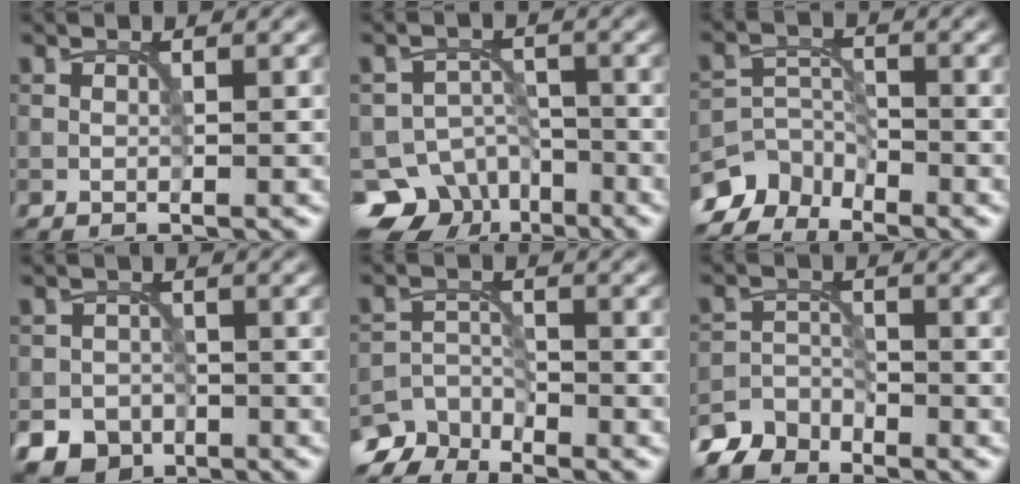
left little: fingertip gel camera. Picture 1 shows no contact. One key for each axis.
{"total": 7.6, "fx": -5.0, "fy": 5.4, "fz": 2.0, "tx": -0.012, "ty": -0.007, "tz": -0.080}
{"total": 5.0, "fx": -4.3, "fy": 2.3, "fz": 1.0, "tx": -0.009, "ty": -0.007, "tz": -0.085}
{"total": 6.1, "fx": -4.1, "fy": 4.3, "fz": 1.3, "tx": -0.005, "ty": -0.016, "tz": -0.065}
{"total": 4.4, "fx": -4.0, "fy": 1.7, "fz": 0.8, "tx": -0.005, "ty": -0.009, "tz": -0.078}
{"total": 3.4, "fx": -3.1, "fy": 1.3, "fz": 0.4, "tx": -0.005, "ty": 0.002, "tz": -0.071}